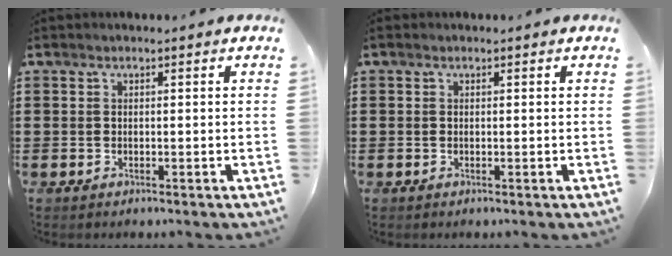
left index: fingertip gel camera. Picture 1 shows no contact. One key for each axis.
{"total": 0.0}